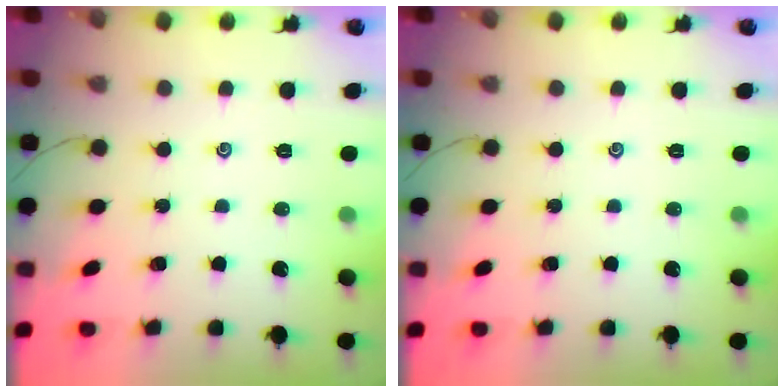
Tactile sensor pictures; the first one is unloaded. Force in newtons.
{"total": 0.0}